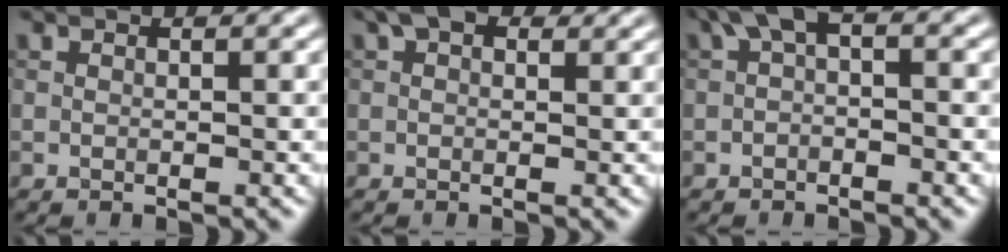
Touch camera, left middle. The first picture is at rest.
{"total": 2.9, "force": [1.7, 1.6, 1.8], "torque": [-0.028, 0.006, 0.017]}
{"total": 2.8, "force": [0.2, 1.3, 2.5], "torque": [-0.039, 0.015, -0.005]}